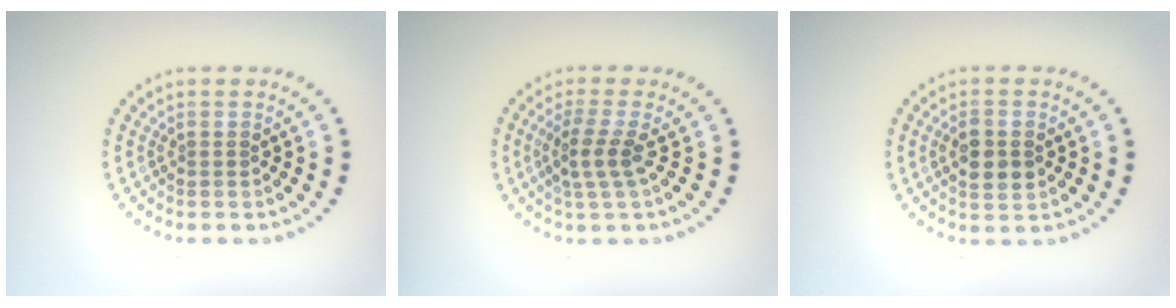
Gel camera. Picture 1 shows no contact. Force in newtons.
{"total": 2.4, "press": 2.1, "slide": 1.2}
{"total": 3.0, "press": 3.0, "slide": 0.1}